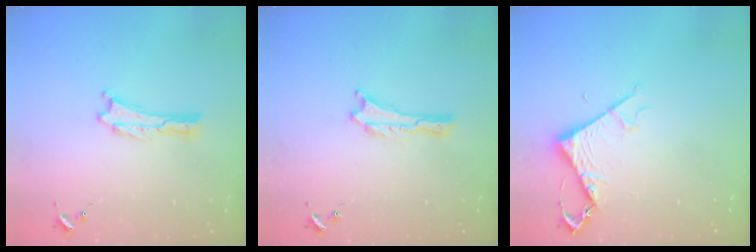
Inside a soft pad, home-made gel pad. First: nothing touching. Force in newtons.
{"total": 0.0}
{"total": 5.3, "press": 5.2, "slide": 0.5}